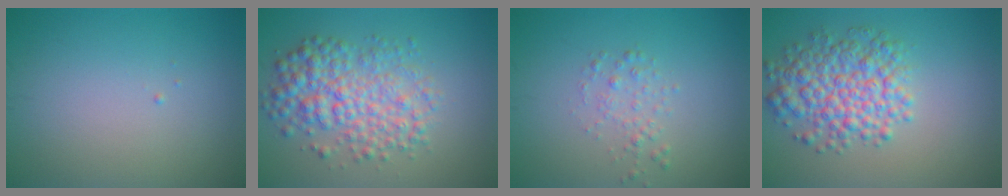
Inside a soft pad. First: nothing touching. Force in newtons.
{"total": 5.8, "press": 5.8, "slide": 0.0}
{"total": 1.4, "press": 1.4, "slide": 0.1}
{"total": 5.8, "press": 5.8, "slide": 0.2}